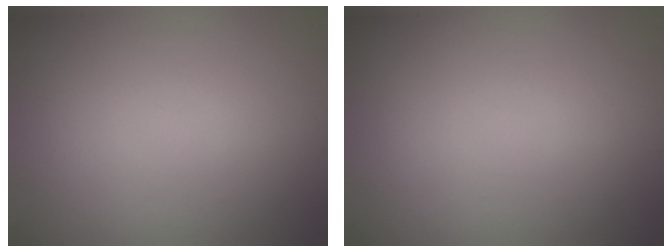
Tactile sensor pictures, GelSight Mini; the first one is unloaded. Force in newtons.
{"total": 0.0}